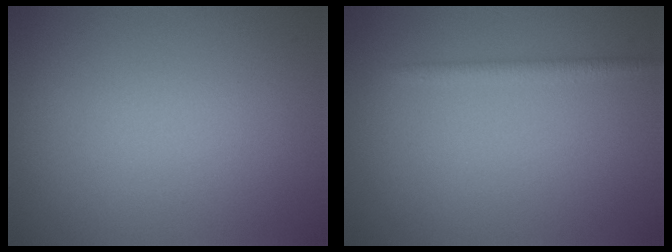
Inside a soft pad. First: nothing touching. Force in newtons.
{"total": 1.5, "press": 1.5, "slide": 0.2}